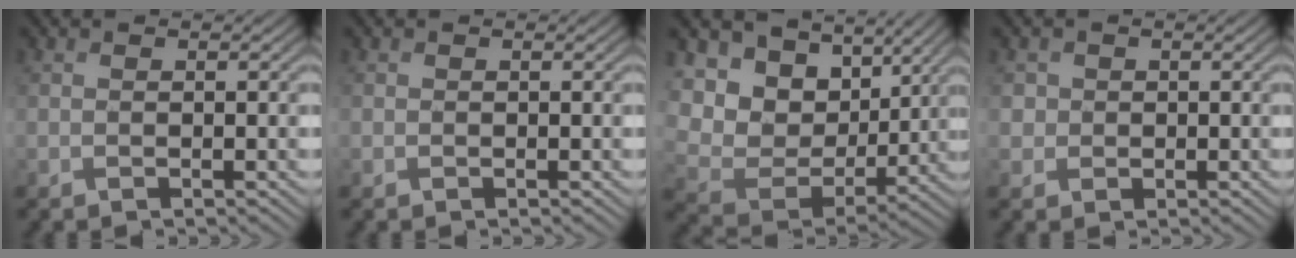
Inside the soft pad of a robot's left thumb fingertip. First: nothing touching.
{"total": 0.0}
{"total": 13.1, "force": [5.8, 9.2, 7.3], "torque": [-0.211, 0.014, 0.116]}
{"total": 1.8, "force": [0.3, 1.8, 0.2], "torque": [-0.006, -0.003, 0.006]}